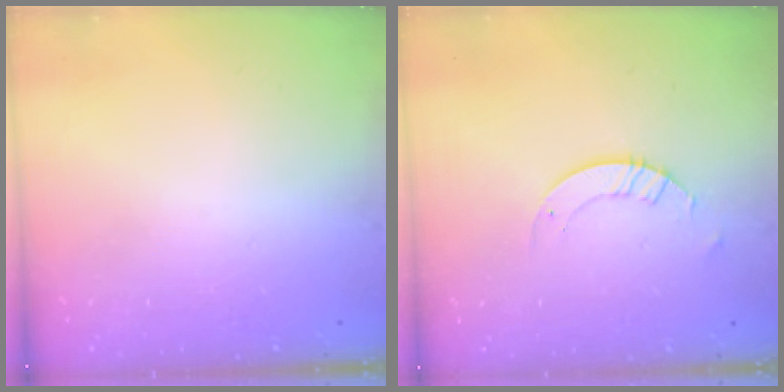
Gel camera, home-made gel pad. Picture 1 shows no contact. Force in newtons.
{"total": 3.2, "press": 3.2, "slide": 0.3}